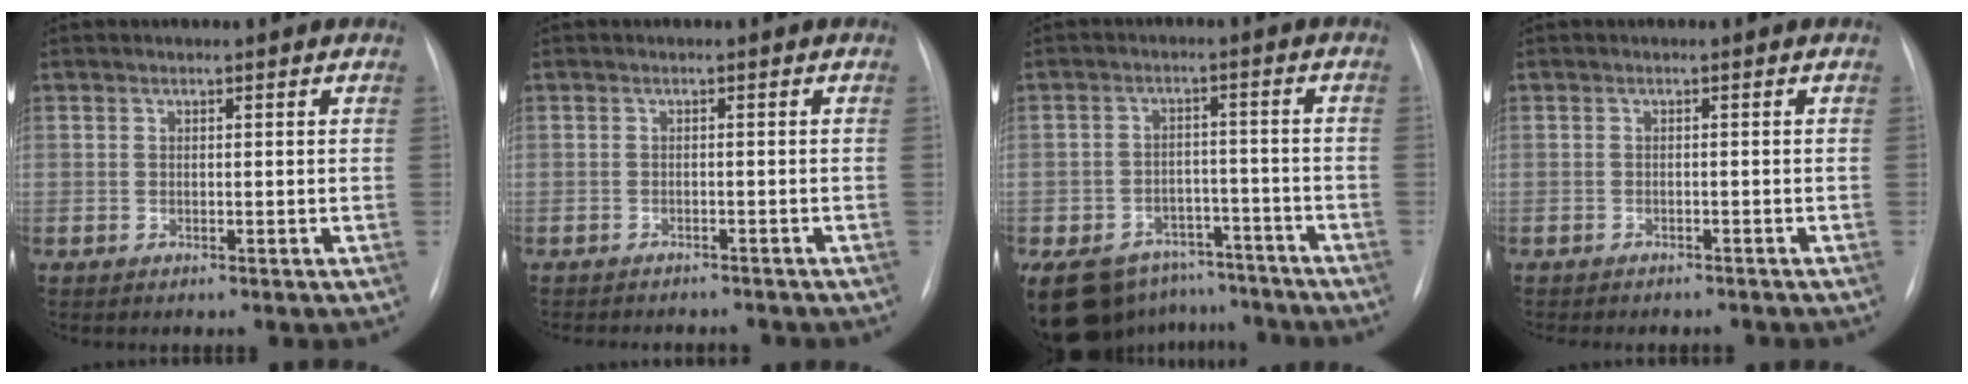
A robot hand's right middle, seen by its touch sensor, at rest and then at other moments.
{"total": 6.6, "force": [-6.1, 1.8, 2.0], "torque": [-0.022, -0.002, -0.071]}
{"total": 15.1, "force": [-11.5, 8.6, 4.8], "torque": [-0.101, 0.014, -0.158]}
{"total": 6.2, "force": [-5.4, 1.9, 2.2], "torque": [-0.026, 0.000, -0.061]}